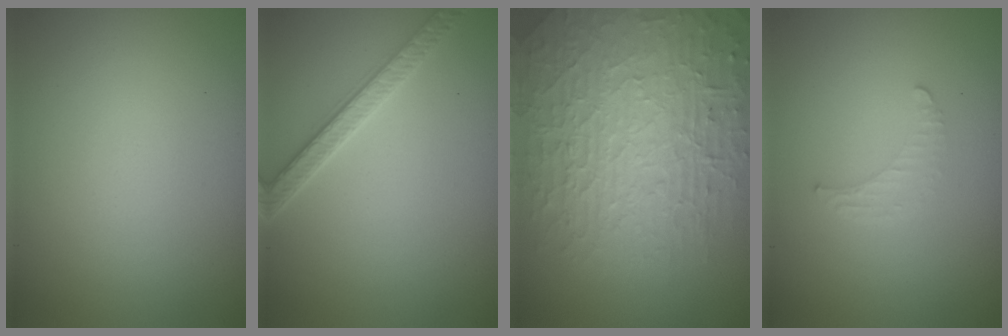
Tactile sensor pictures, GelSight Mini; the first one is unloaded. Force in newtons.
{"total": 2.8, "press": 2.8, "slide": 0.4}
{"total": 10.0, "press": 6.6, "slide": 7.5}
{"total": 1.1, "press": 1.1, "slide": 0.3}